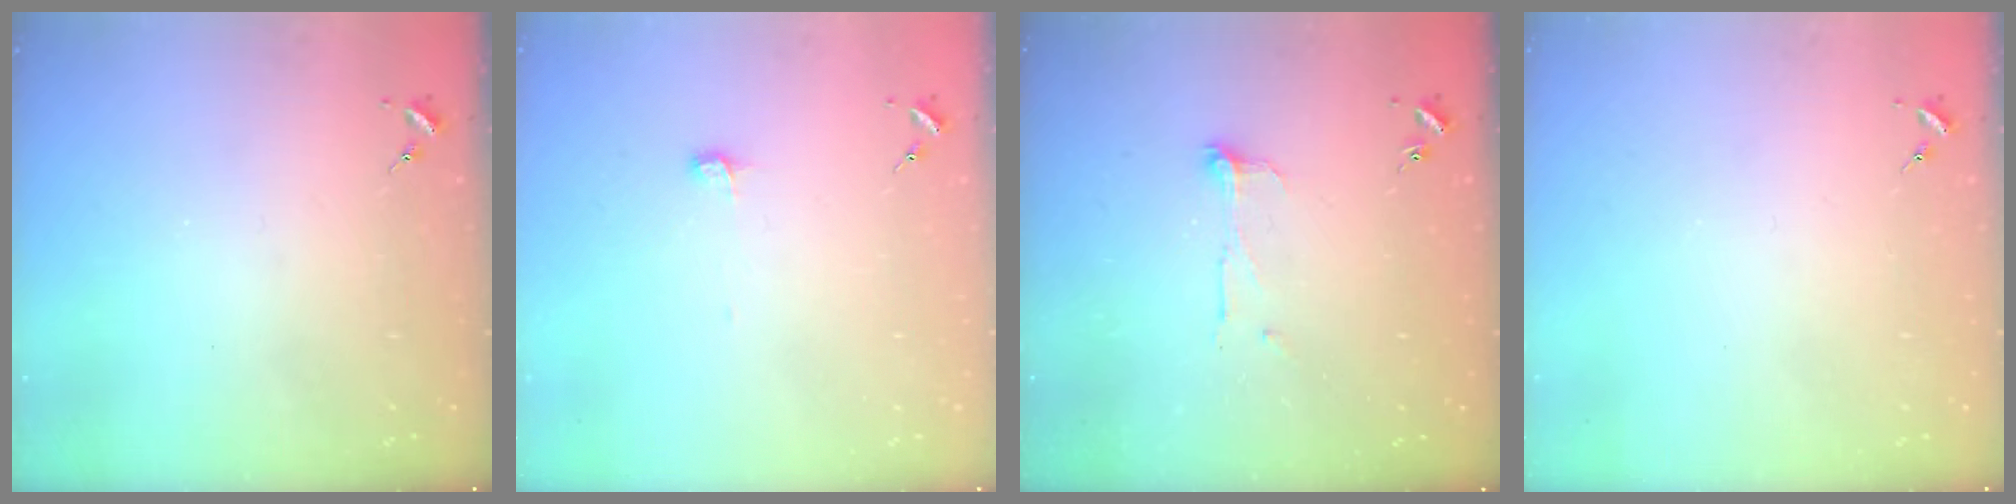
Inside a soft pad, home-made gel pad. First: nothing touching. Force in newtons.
{"total": 4.1, "press": 4.0, "slide": 0.4}
{"total": 7.3, "press": 7.2, "slide": 0.6}
{"total": 0.0}